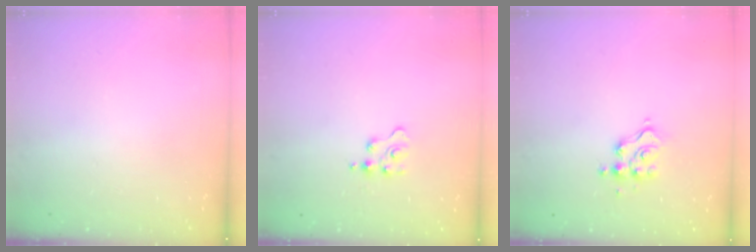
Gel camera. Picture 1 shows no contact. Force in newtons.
{"total": 2.8, "press": 2.8, "slide": 0.4}
{"total": 7.7, "press": 7.7, "slide": 0.4}